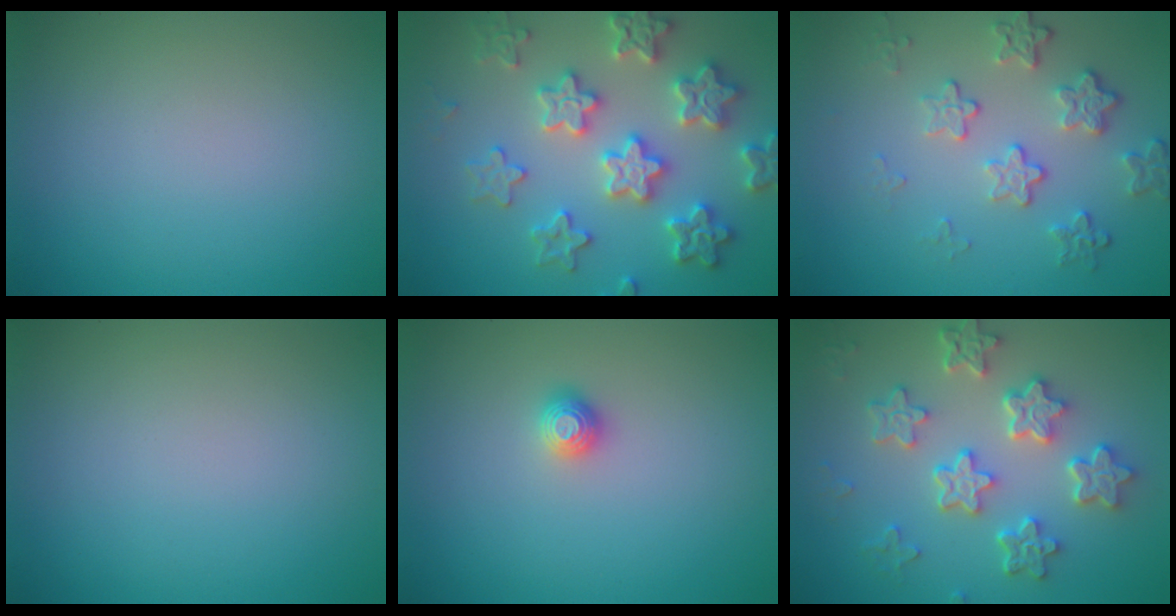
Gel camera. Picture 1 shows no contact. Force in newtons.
{"total": 6.2, "press": 6.1, "slide": 1.3}
{"total": 4.1, "press": 3.1, "slide": 2.6}
{"total": 0.0}
{"total": 1.1, "press": 1.1, "slide": 0.3}
{"total": 5.8, "press": 4.7, "slide": 3.4}